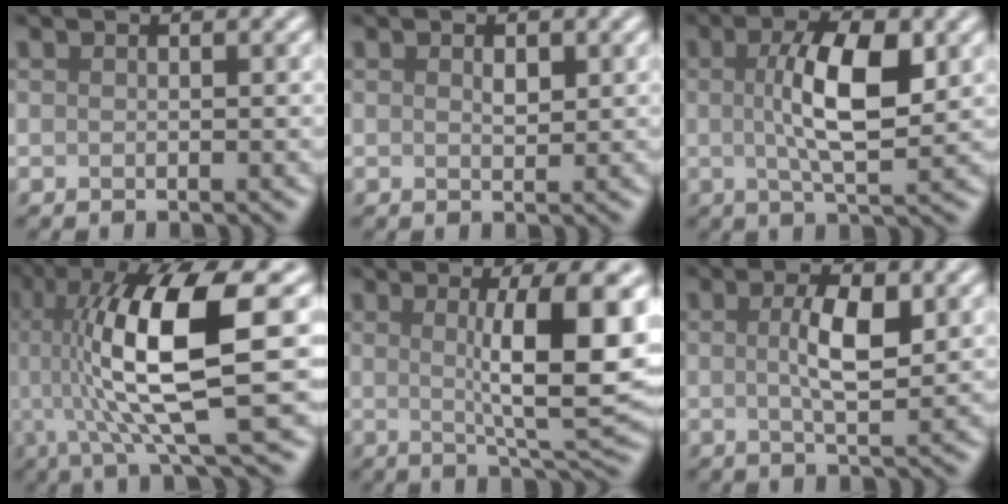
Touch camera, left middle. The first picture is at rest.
{"total": 1.1, "force": [0.4, 0.6, 0.8], "torque": [-0.014, -0.002, 0.008]}
{"total": 6.3, "force": [0.8, 2.0, 5.9], "torque": [-0.108, 0.004, 0.014]}
{"total": 11.9, "force": [1.1, 2.7, 11.6], "torque": [-0.188, 0.005, 0.025]}
{"total": 9.4, "force": [1.4, 1.9, 9.1], "torque": [-0.121, -0.006, 0.024]}
{"total": 3.9, "force": [0.6, 1.1, 3.7], "torque": [-0.072, 0.000, 0.009]}